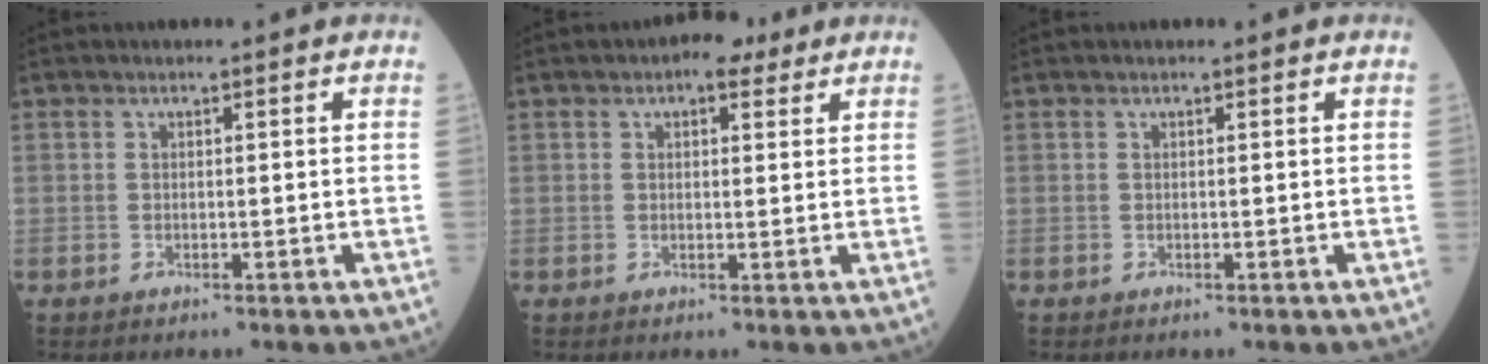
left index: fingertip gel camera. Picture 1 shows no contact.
{"total": 3.5, "force": [2.3, 1.8, 1.9], "torque": [-0.027, 0.017, 0.030]}
{"total": 0.0}